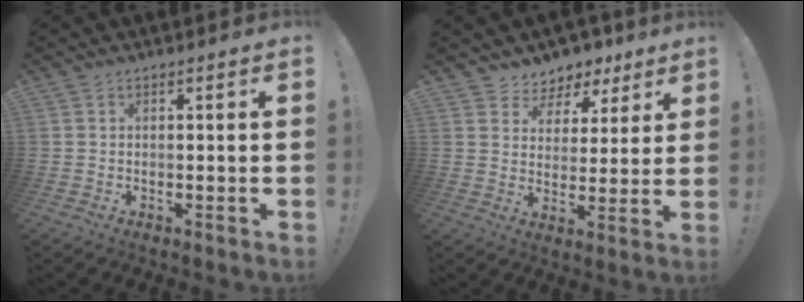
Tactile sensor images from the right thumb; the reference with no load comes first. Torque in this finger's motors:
{"motor_torque": [0.03, 0.03, -0.09, 0.21, 0.06]}